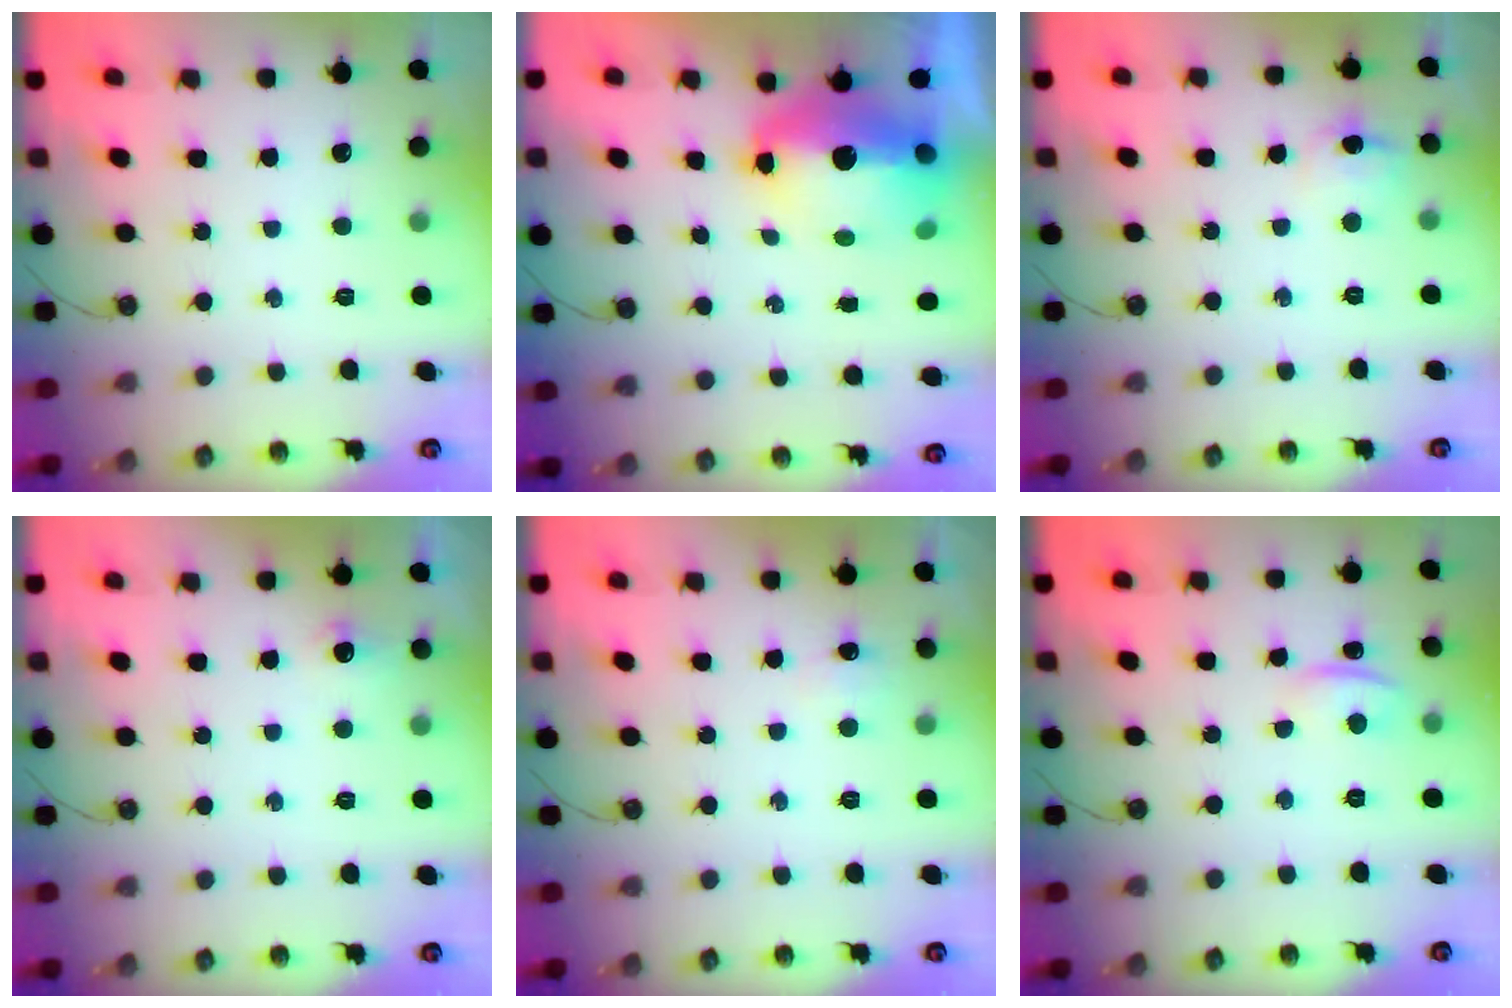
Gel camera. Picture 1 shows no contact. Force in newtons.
{"total": 13.7, "press": 13.6, "slide": 1.5}
{"total": 7.2, "press": 7.1, "slide": 0.7}
{"total": 5.4, "press": 5.3, "slide": 1.1}
{"total": 5.9, "press": 5.8, "slide": 0.8}
{"total": 1.6, "press": 1.2, "slide": 1.0}